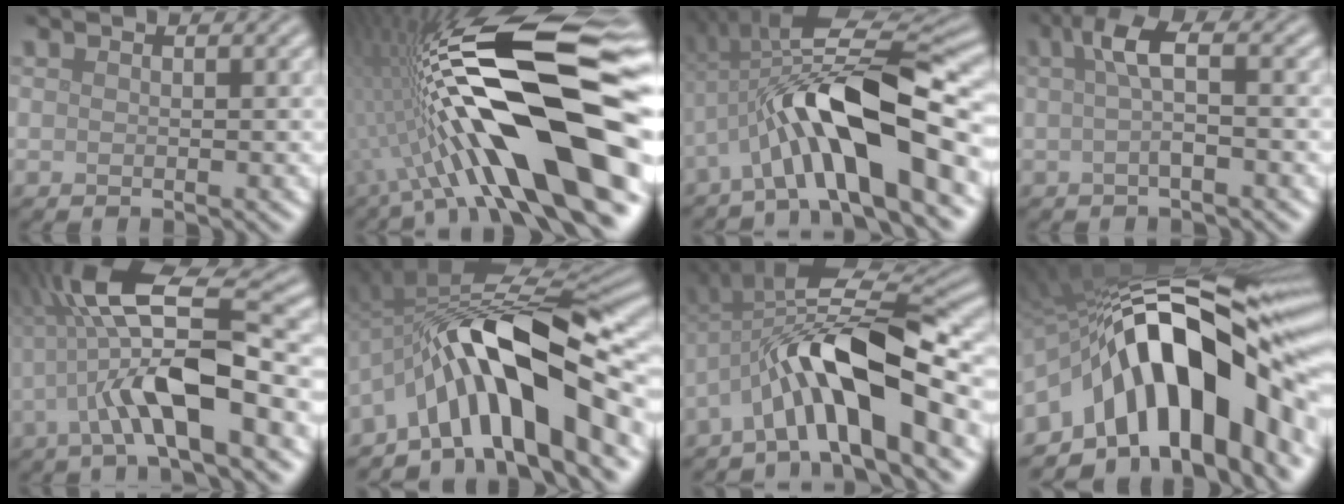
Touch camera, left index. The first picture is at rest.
{"total": 17.9, "force": [-2.2, 4.8, 17.1], "torque": [-0.283, 0.029, -0.050]}
{"total": 10.9, "force": [-2.8, 2.9, 10.1], "torque": [-0.163, 0.020, -0.049]}
{"total": 3.3, "force": [0.3, 0.7, 3.2], "torque": [-0.059, 0.009, 0.001]}
{"total": 10.4, "force": [-1.1, 3.0, 9.9], "torque": [-0.179, 0.019, -0.030]}
{"total": 12.6, "force": [-4.2, 4.0, 11.2], "torque": [-0.159, 0.023, -0.075]}
{"total": 10.0, "force": [-3.3, 2.5, 9.0], "torque": [-0.140, 0.023, -0.061]}
{"total": 18.1, "force": [-4.5, 8.8, 15.1], "torque": [-0.200, 0.039, -0.094]}